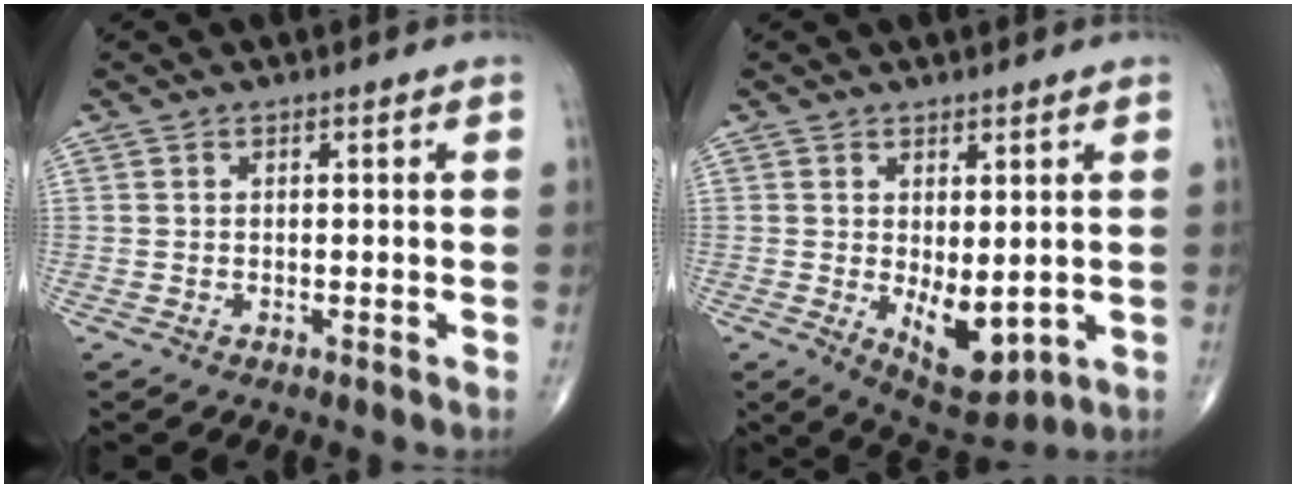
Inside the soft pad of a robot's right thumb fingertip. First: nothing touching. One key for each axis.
{"total": 8.1, "fx": -0.8, "fy": 3.9, "fz": 7.0, "tx": -0.084, "ty": -0.016, "tz": 0.007}